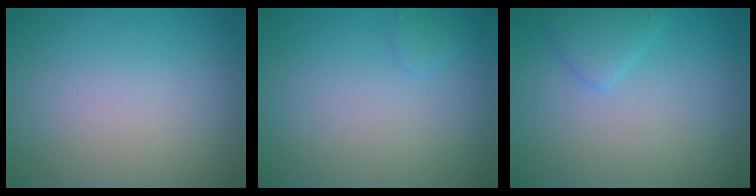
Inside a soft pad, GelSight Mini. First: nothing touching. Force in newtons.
{"total": 0.6, "press": 0.6, "slide": 0.0}
{"total": 1.7, "press": 1.7, "slide": 0.1}